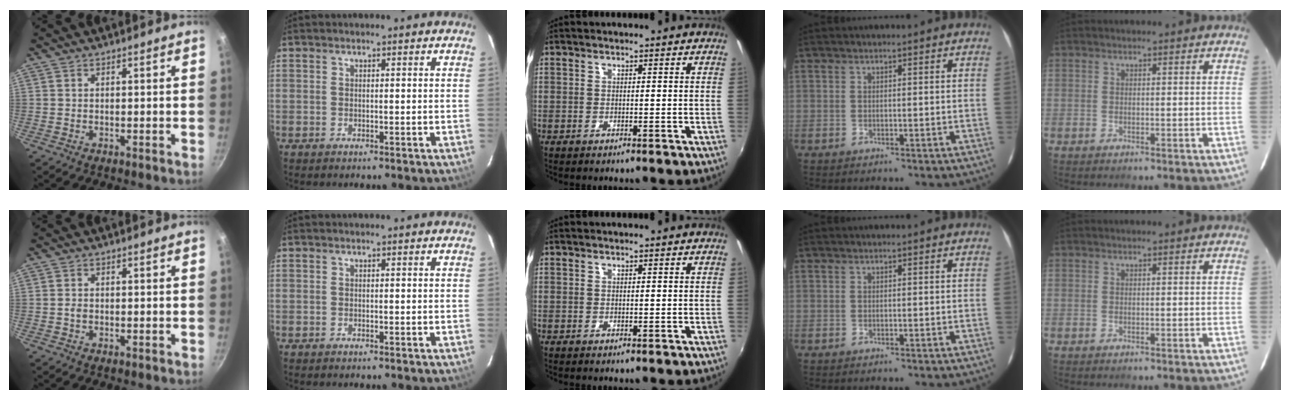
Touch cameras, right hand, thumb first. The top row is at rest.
{"thumb": {"total": 1.1, "force": [-0.3, 0.8, 0.8], "torque": [-0.015, 0.002, -0.006]}}